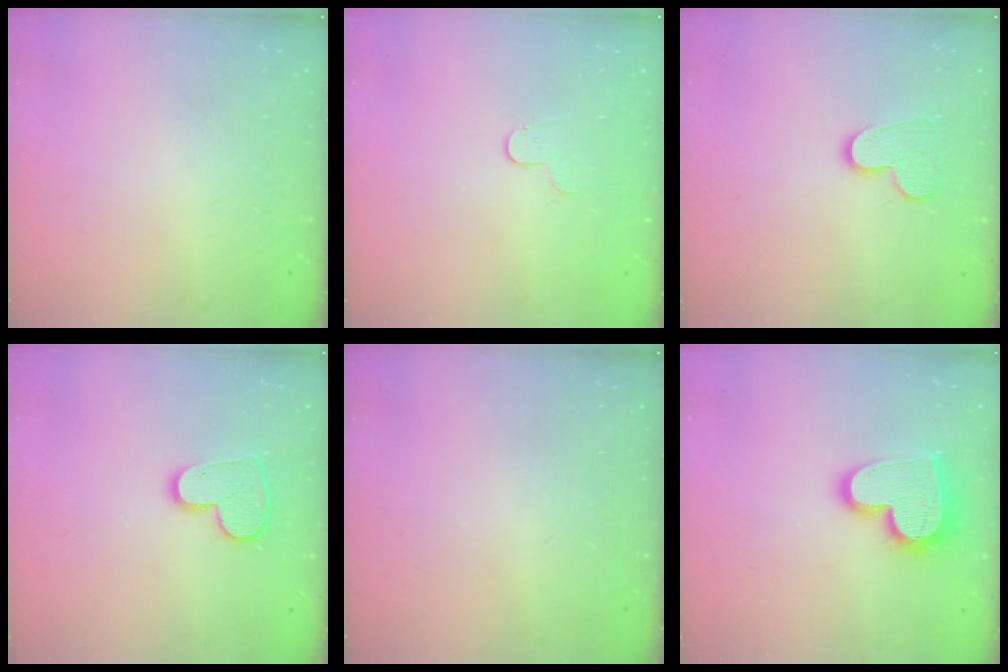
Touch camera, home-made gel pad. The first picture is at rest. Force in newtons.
{"total": 3.5, "press": 3.5, "slide": 0.4}
{"total": 9.9, "press": 9.8, "slide": 0.7}
{"total": 10.1, "press": 10.0, "slide": 0.6}
{"total": 0.0}
{"total": 18.2, "press": 18.1, "slide": 1.3}